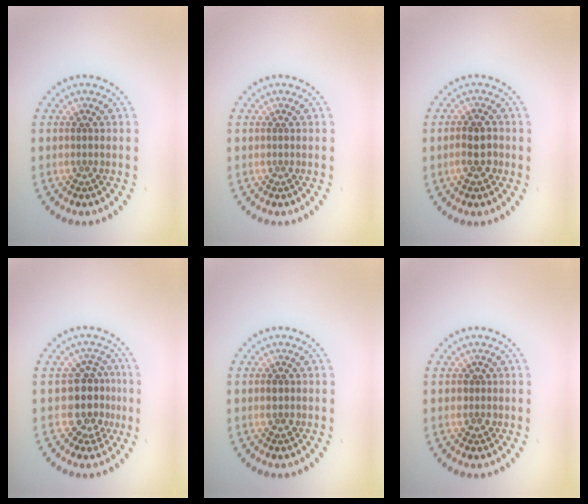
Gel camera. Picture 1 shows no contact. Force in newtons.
{"total": 0.0}
{"total": 2.4, "press": 2.3, "slide": 0.8}
{"total": 3.5, "press": 2.9, "slide": 2.1}
{"total": 1.3, "press": 1.3, "slide": 0.2}
{"total": 1.2, "press": 1.1, "slide": 0.6}